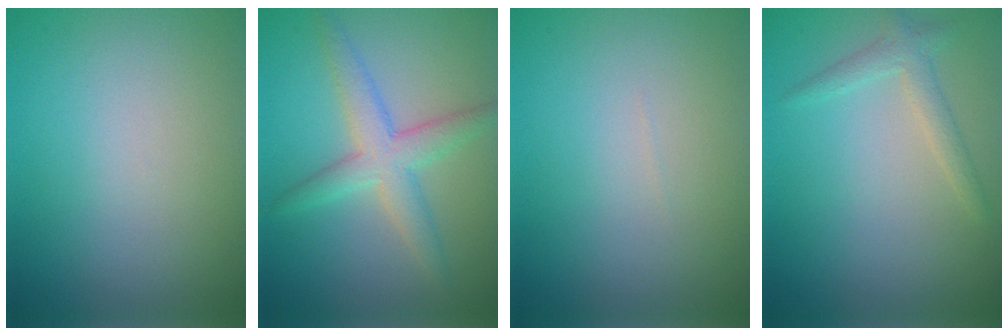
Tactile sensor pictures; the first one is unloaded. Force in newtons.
{"total": 4.1, "press": 4.1, "slide": 0.1}
{"total": 0.0}
{"total": 1.8, "press": 1.8, "slide": 0.1}